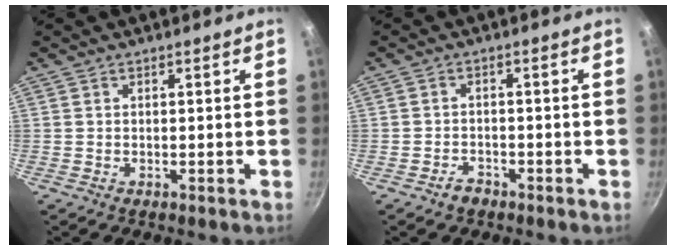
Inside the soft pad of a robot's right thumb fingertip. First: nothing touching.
{"total": 2.5, "force": [-1.8, 1.5, 0.8], "torque": [-0.007, 0.022, -0.027]}